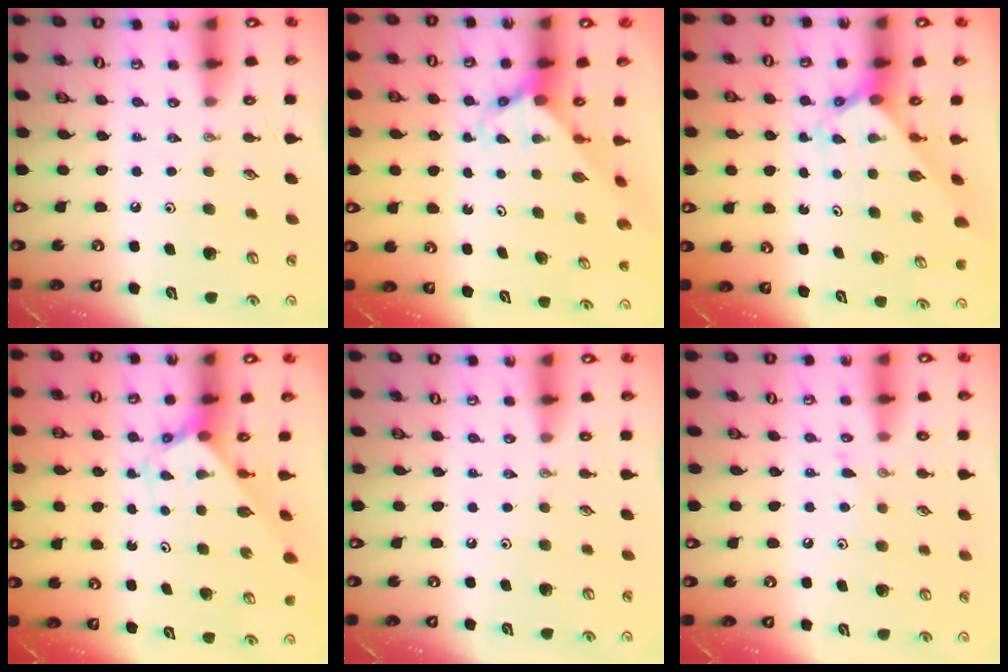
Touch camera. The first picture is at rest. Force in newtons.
{"total": 3.6, "press": 3.6, "slide": 0.4}
{"total": 2.2, "press": 2.2, "slide": 0.2}
{"total": 2.5, "press": 2.5, "slide": 0.2}
{"total": 0.0}
{"total": 5.8, "press": 5.8, "slide": 0.5}